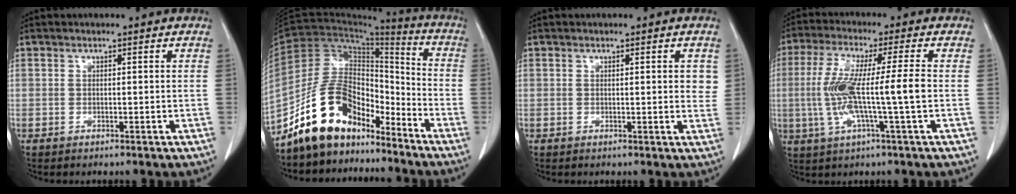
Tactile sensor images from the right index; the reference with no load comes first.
{"total": 13.8, "force": [-10.9, 6.4, 5.4], "torque": [-0.099, 0.047, -0.199]}
{"total": 2.7, "force": [0.9, 0.8, 2.5], "torque": [-0.027, -0.003, 0.008]}
{"total": 11.0, "force": [-1.0, -0.2, 10.9], "torque": [-0.223, 0.003, -0.023]}